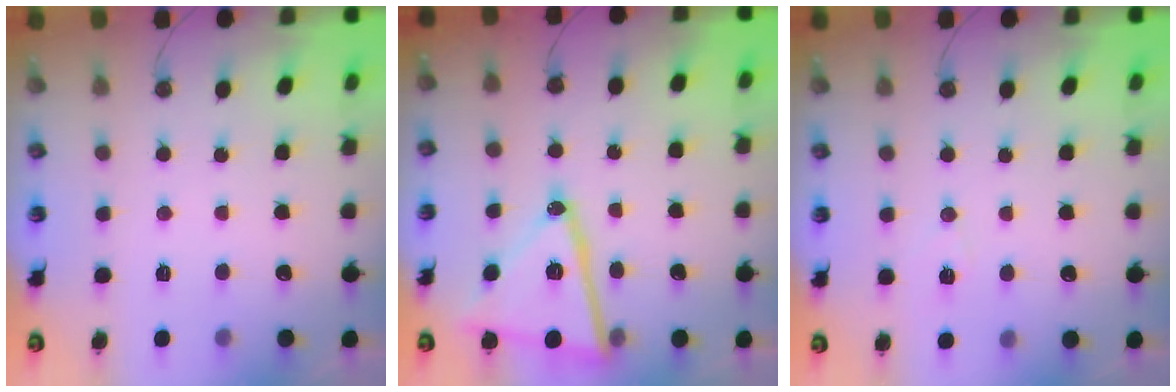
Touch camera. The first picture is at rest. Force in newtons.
{"total": 18.7, "press": 18.6, "slide": 1.3}
{"total": 6.0, "press": 4.0, "slide": 4.4}